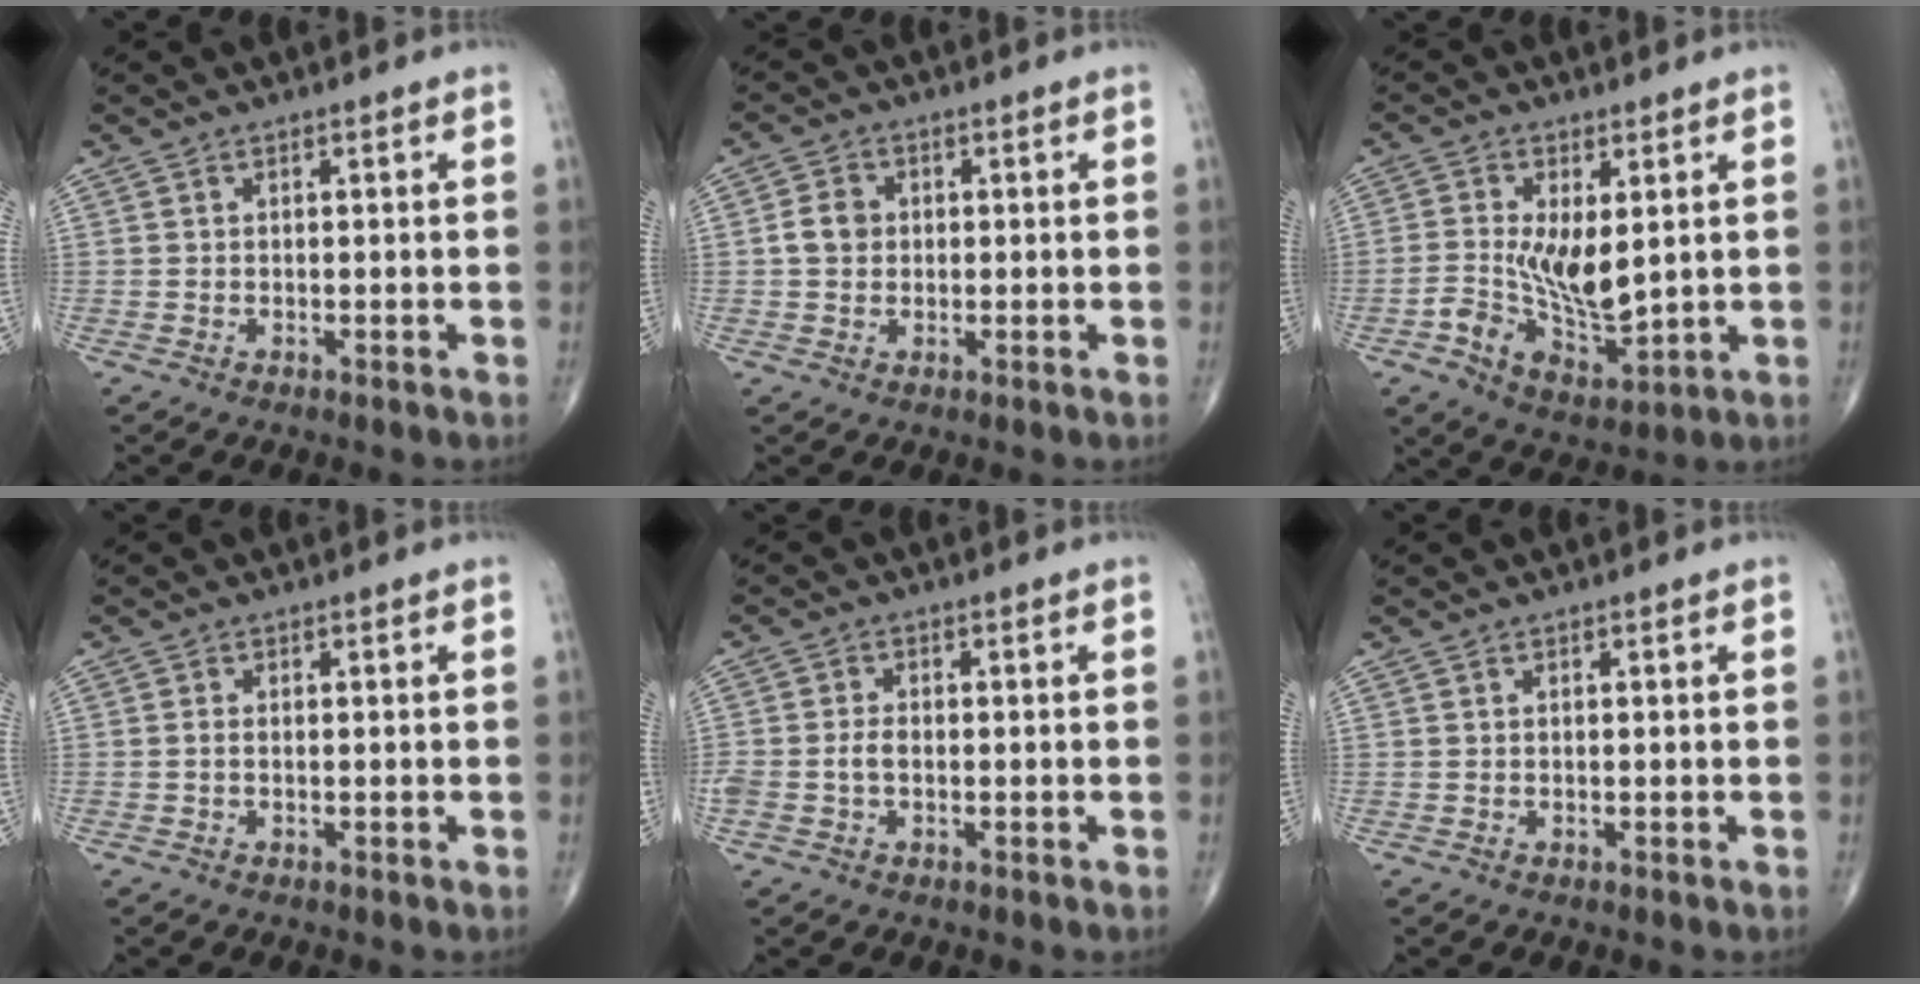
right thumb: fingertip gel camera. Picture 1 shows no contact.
{"total": 4.1, "force": [0.2, 3.5, 2.3], "torque": [-0.033, 0.006, 0.000]}
{"total": 11.1, "force": [0.3, 5.8, 9.4], "torque": [-0.152, -0.007, 0.018]}
{"total": 0.6, "force": [-0.2, 0.3, 0.5], "torque": [-0.011, 0.000, -0.005]}
{"total": 3.0, "force": [-0.7, 1.9, 2.2], "torque": [-0.058, 0.011, -0.014]}
{"total": 0.0}